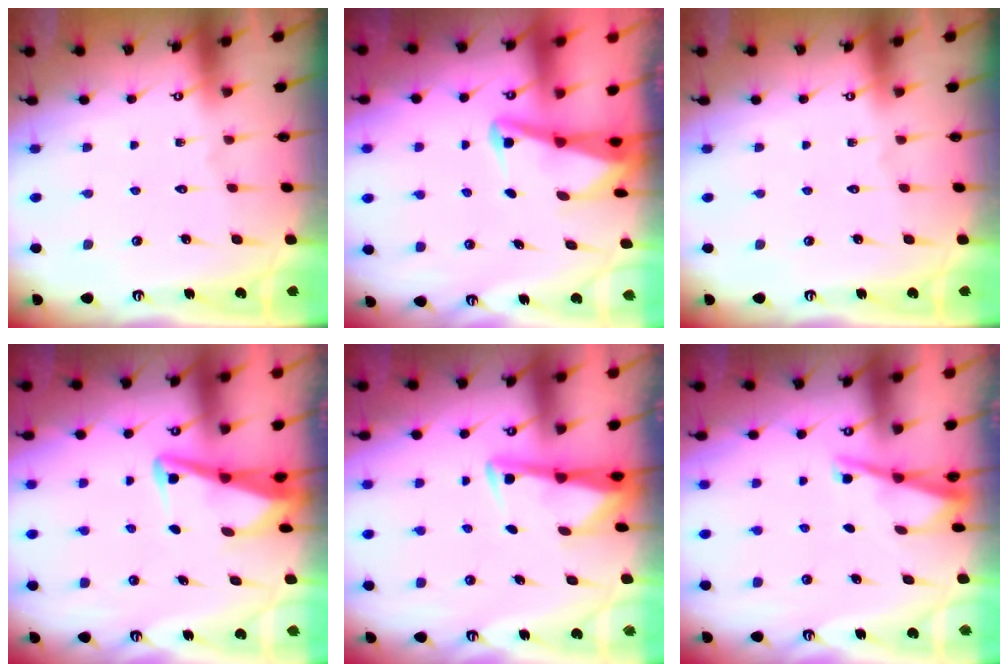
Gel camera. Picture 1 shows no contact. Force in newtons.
{"total": 3.0, "press": 2.9, "slide": 0.7}
{"total": 0.0}
{"total": 5.1, "press": 5.0, "slide": 0.9}
{"total": 2.9, "press": 2.9, "slide": 0.4}
{"total": 2.9, "press": 2.9, "slide": 0.2}